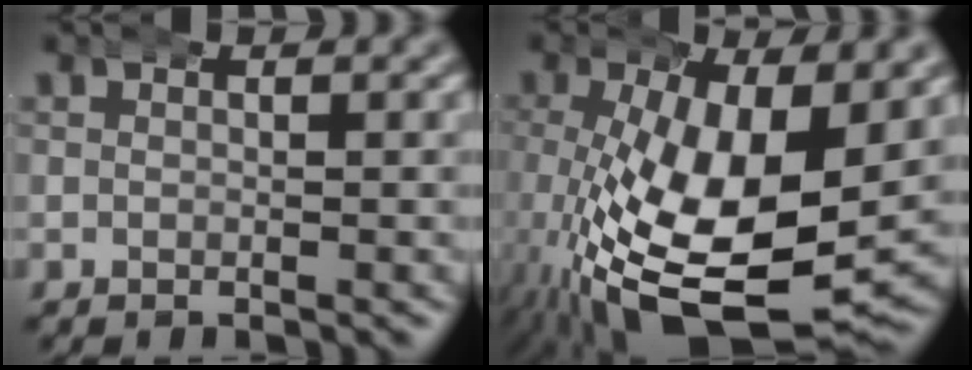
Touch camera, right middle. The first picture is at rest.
{"total": 13.2, "force": [-3.0, 5.8, 11.5], "torque": [-0.219, -0.064, -0.009]}